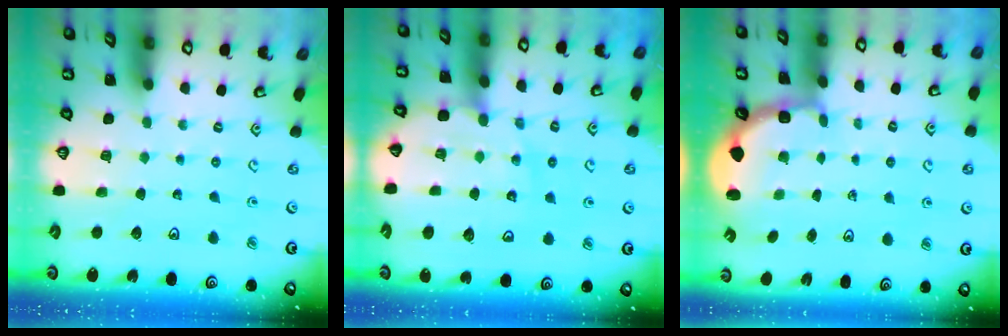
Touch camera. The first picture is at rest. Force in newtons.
{"total": 13.5, "press": 13.5, "slide": 1.2}
{"total": 2.7, "press": 2.1, "slide": 1.7}